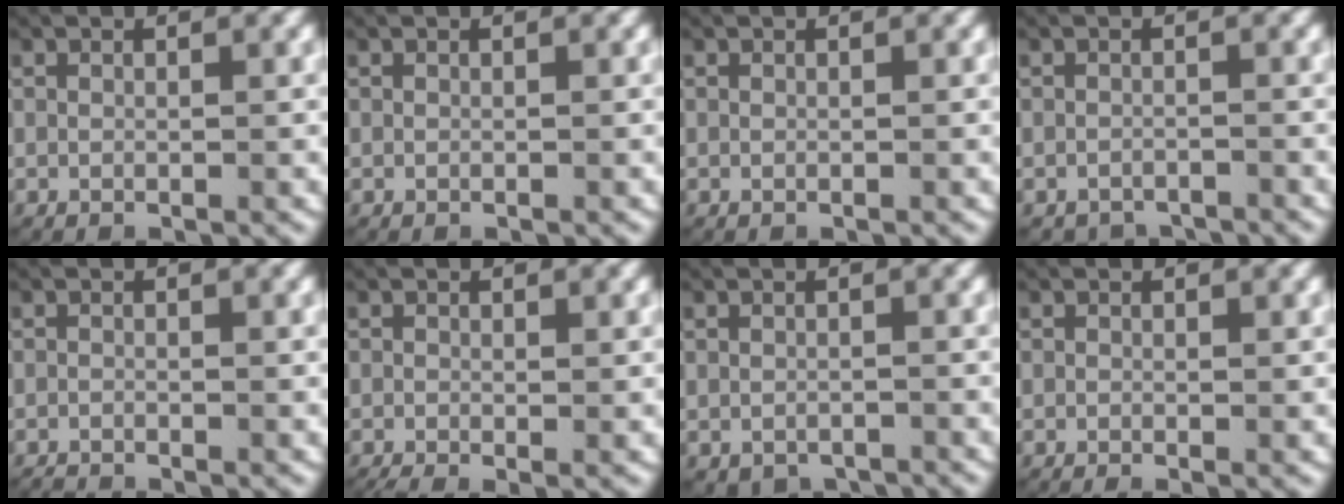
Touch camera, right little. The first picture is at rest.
{"total": 0.0}
{"total": 0.0}
{"total": 2.0, "force": [-1.9, 0.7, -0.1], "torque": [0.002, -0.008, -0.031]}
{"total": 0.8, "force": [-0.8, 0.0, 0.0], "torque": [-0.005, -0.007, -0.014]}
{"total": 1.4, "force": [-1.0, 0.5, 0.9], "torque": [-0.013, -0.011, -0.013]}
{"total": 1.6, "force": [-1.2, 1.1, 0.2], "torque": [-0.003, -0.007, -0.016]}
{"total": 0.6, "force": [-0.4, 0.1, 0.4], "torque": [-0.006, -0.005, -0.006]}